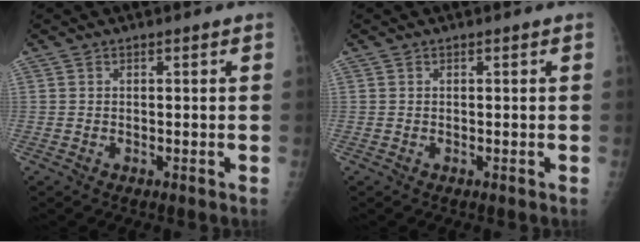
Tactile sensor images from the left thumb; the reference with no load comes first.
{"total": 0.0}